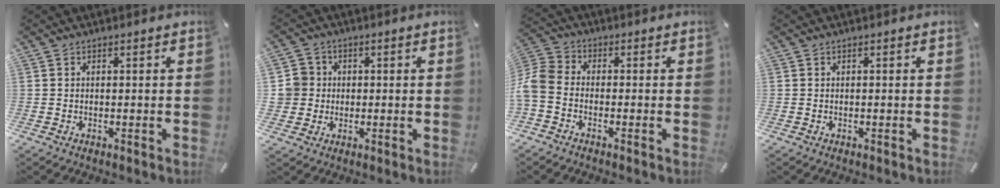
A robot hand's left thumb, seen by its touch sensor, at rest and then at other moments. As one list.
[{"total": 5.8, "force": [0.3, 5.8, 0.7], "torque": [-0.024, 0.012, 0.008]}, {"total": 5.9, "force": [-1.9, 3.9, 3.9], "torque": [-0.097, 0.005, -0.036]}, {"total": 0.0}]